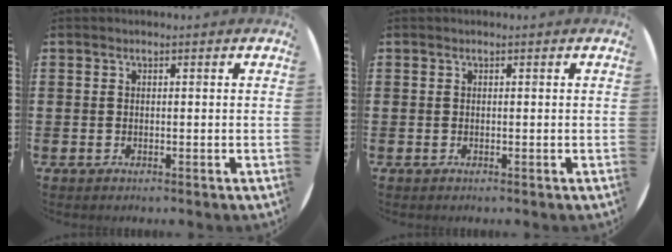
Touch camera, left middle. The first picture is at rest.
{"total": 0.0}